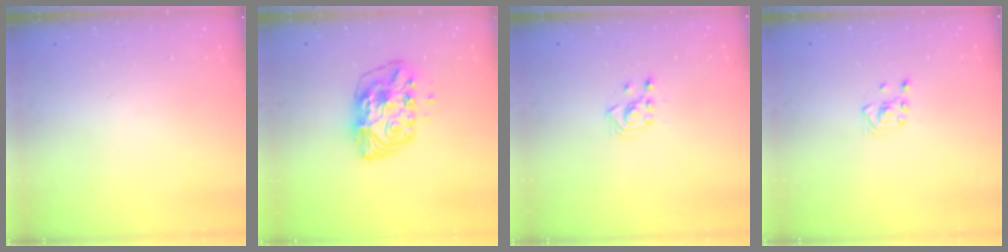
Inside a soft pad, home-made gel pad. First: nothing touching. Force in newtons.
{"total": 10.4, "press": 10.4, "slide": 1.1}
{"total": 2.9, "press": 2.9, "slide": 0.3}
{"total": 2.8, "press": 2.6, "slide": 1.0}